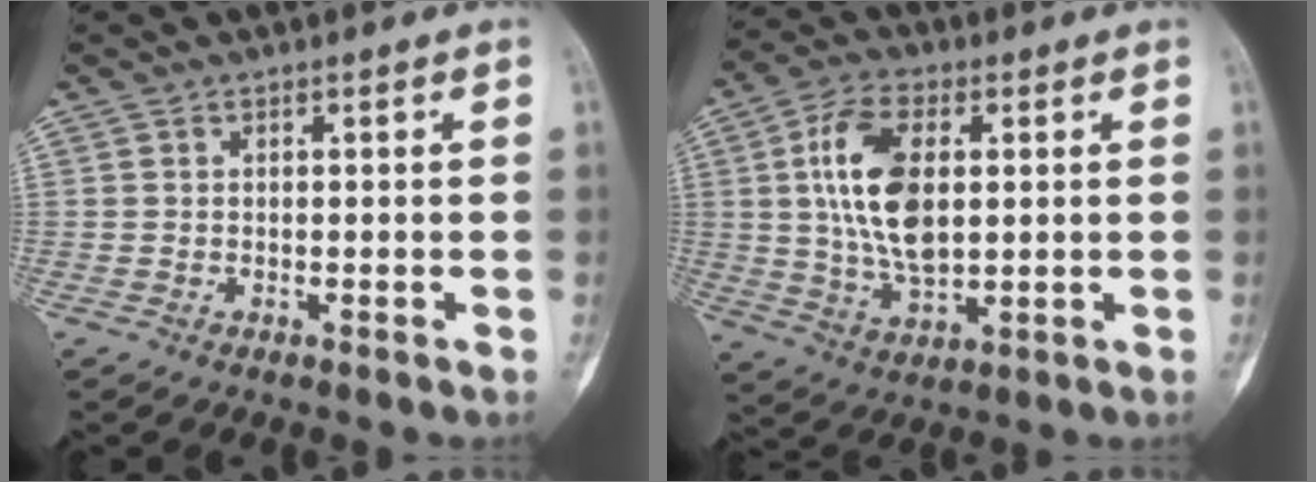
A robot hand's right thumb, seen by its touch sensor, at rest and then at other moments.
{"total": 14.1, "force": [2.3, 7.5, 11.7], "torque": [-0.218, -0.003, 0.045]}